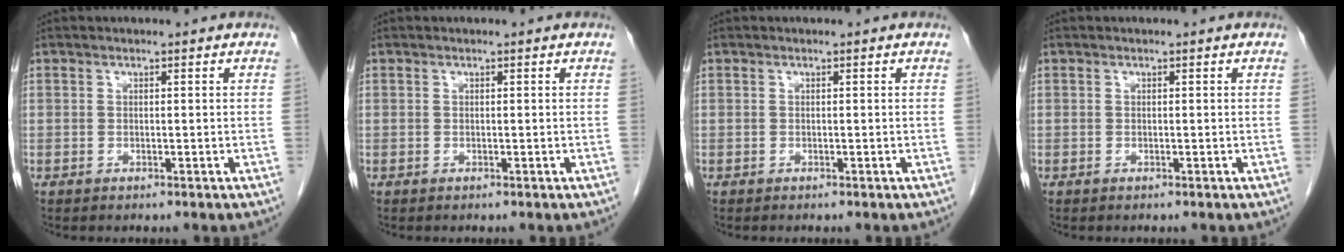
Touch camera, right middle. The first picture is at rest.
{"total": 0.0}
{"total": 0.0}
{"total": 0.0}